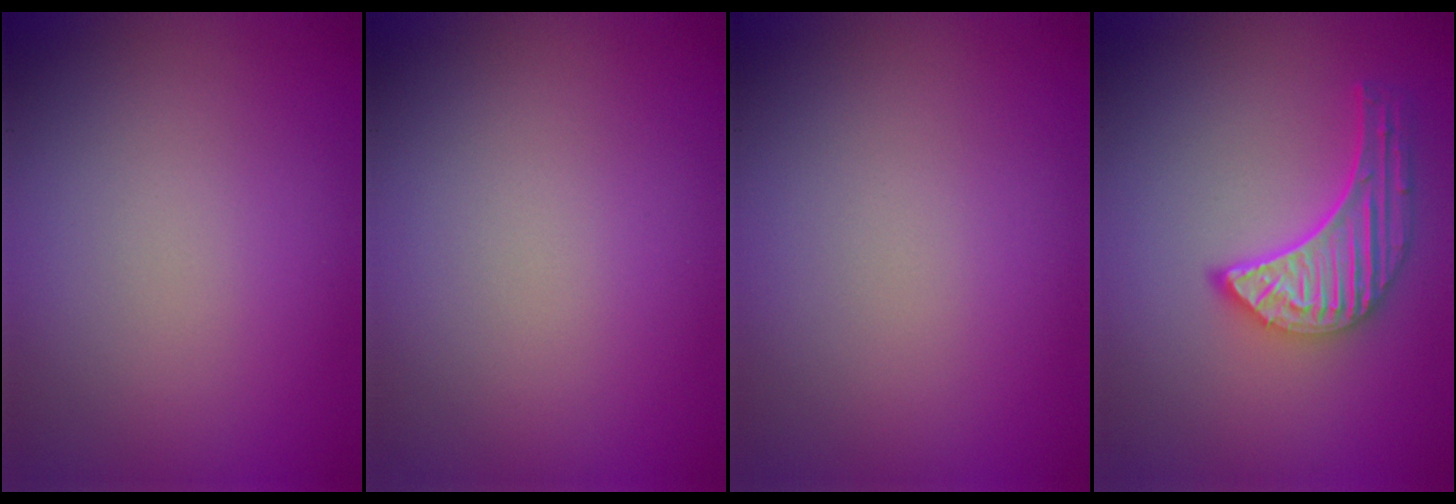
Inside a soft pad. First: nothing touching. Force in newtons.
{"total": 0.0}
{"total": 0.0}
{"total": 5.1, "press": 3.9, "slide": 3.3}